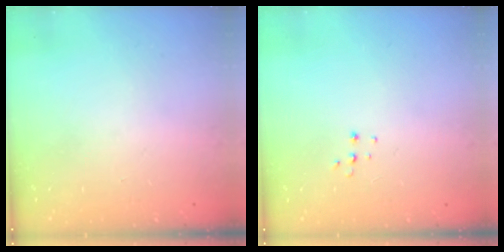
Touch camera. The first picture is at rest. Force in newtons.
{"total": 3.8, "press": 3.8, "slide": 0.3}